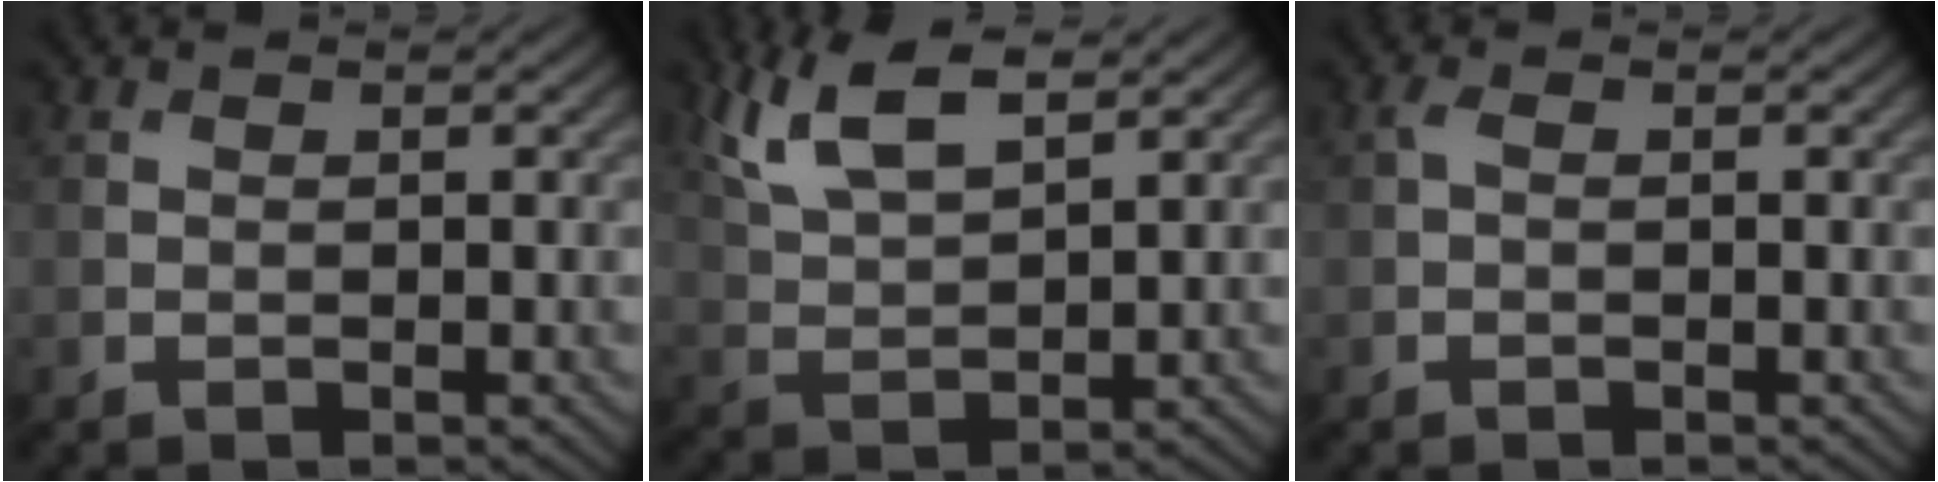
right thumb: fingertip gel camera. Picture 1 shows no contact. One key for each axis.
{"total": 8.3, "fx": 5.3, "fy": 3.0, "fz": 5.7, "tx": -0.138, "ty": 0.007, "tz": 0.114}
{"total": 0.8, "fx": 0.0, "fy": 0.4, "fz": 0.7, "tx": -0.020, "ty": 0.002, "tz": -0.001}